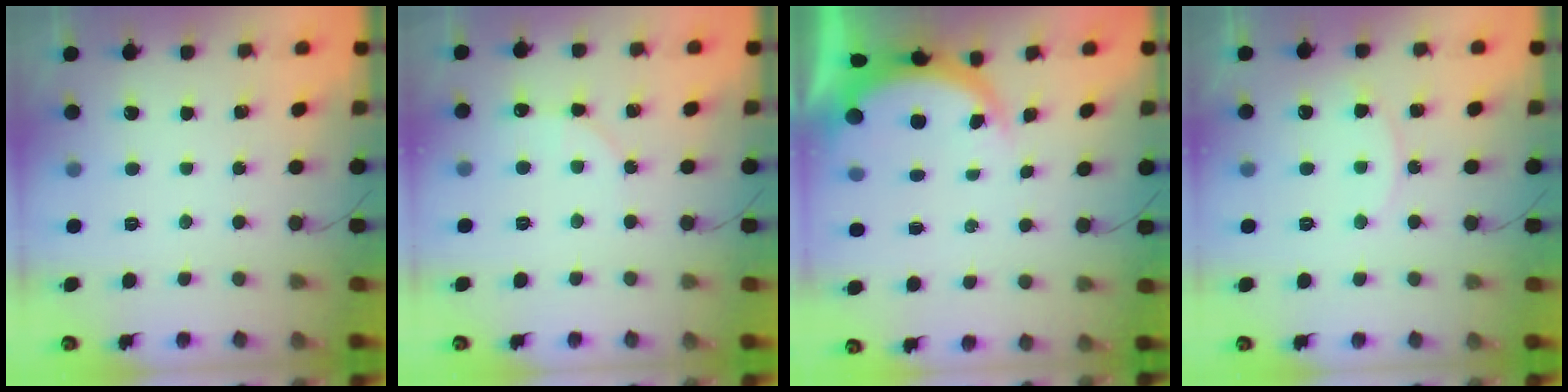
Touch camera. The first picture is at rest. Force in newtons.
{"total": 3.9, "press": 3.9, "slide": 0.4}
{"total": 4.9, "press": 4.7, "slide": 1.3}
{"total": 6.1, "press": 6.1, "slide": 0.6}